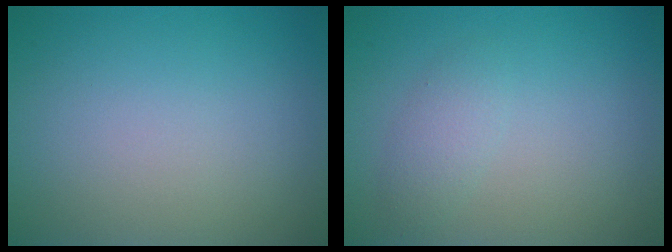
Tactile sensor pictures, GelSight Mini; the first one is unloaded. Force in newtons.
{"total": 1.6, "press": 1.6, "slide": 0.1}